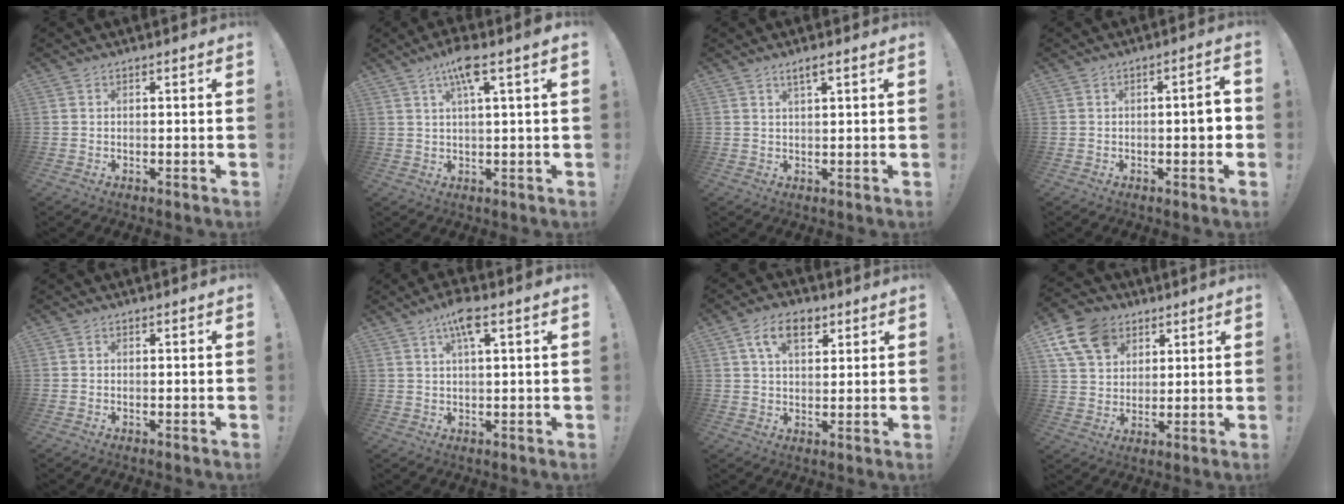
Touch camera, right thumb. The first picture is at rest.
{"total": 7.2, "force": [3.2, 0.9, 6.4], "torque": [-0.111, -0.005, 0.049]}
{"total": 2.5, "force": [1.5, 0.3, 2.1], "torque": [-0.041, -0.001, 0.024]}
{"total": 4.4, "force": [-1.0, 0.9, 4.2], "torque": [-0.058, 0.005, -0.019]}
{"total": 0.0}
{"total": 6.3, "force": [3.0, 1.2, 5.3], "torque": [-0.091, -0.005, 0.046]}
{"total": 9.6, "force": [4.3, 5.5, 6.5], "torque": [-0.100, 0.001, 0.079]}
{"total": 13.5, "force": [6.5, 10.0, 6.3], "torque": [-0.106, -0.025, 0.132]}